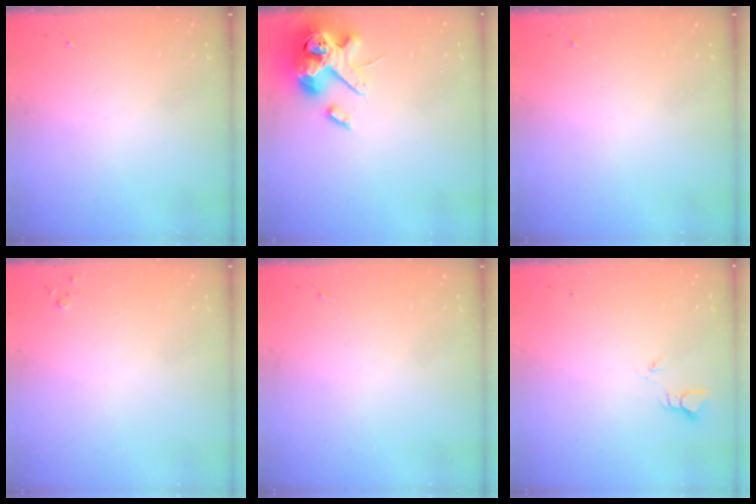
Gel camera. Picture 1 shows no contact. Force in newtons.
{"total": 15.3, "press": 15.1, "slide": 2.6}
{"total": 0.0}
{"total": 2.8, "press": 2.8, "slide": 0.3}
{"total": 0.0}
{"total": 1.8, "press": 1.8, "slide": 0.0}